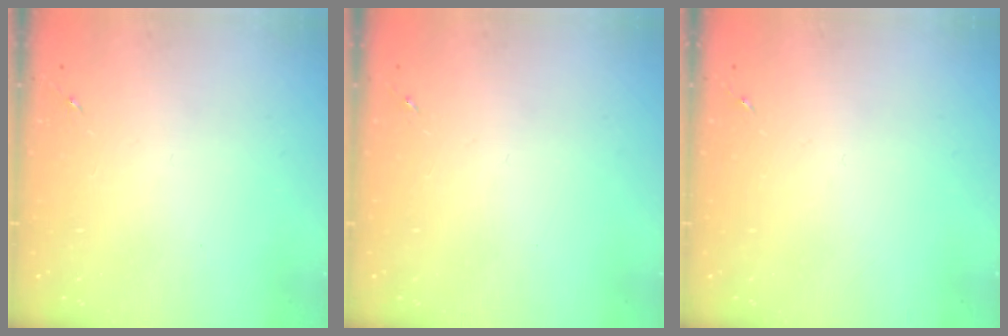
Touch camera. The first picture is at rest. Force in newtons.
{"total": 0.0}
{"total": 0.0}